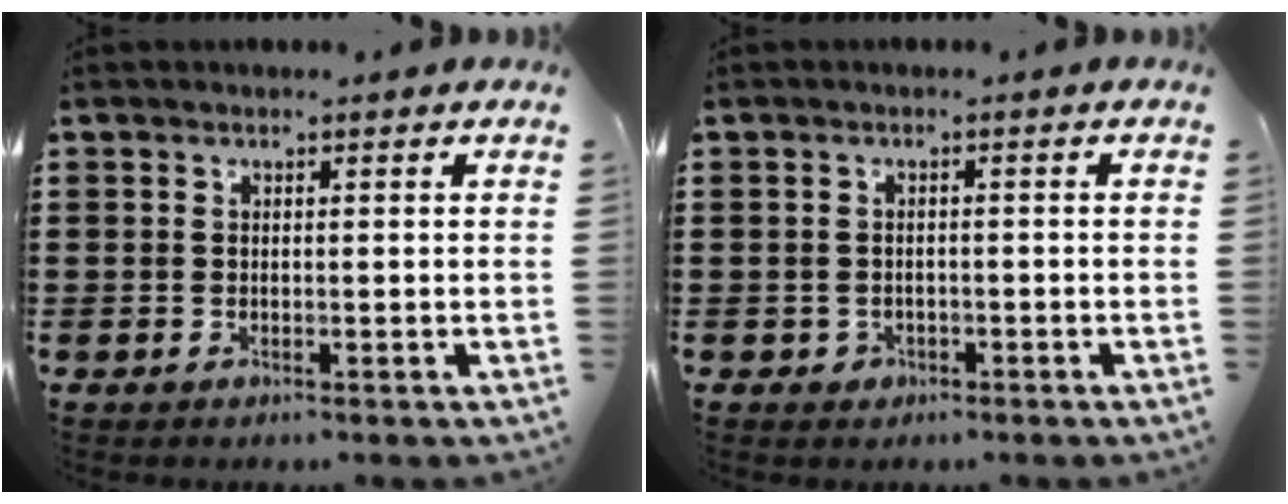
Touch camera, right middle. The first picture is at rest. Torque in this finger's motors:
{"motor_torque": [1.00, -0.05, 0.00, 0.00]}